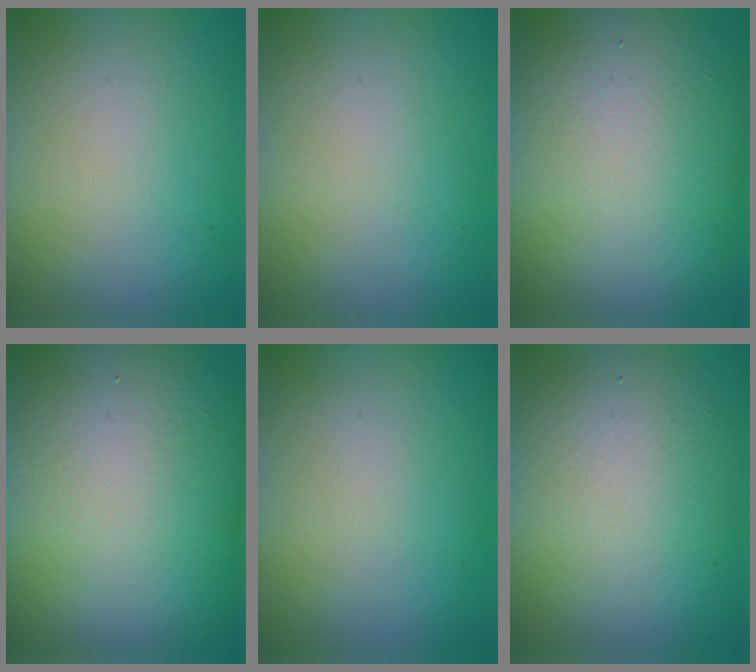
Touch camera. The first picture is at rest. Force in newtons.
{"total": 0.0}
{"total": 13.4, "press": 13.3, "slide": 0.8}
{"total": 18.3, "press": 18.3, "slide": 1.0}
{"total": 0.0}
{"total": 7.8, "press": 7.7, "slide": 0.5}